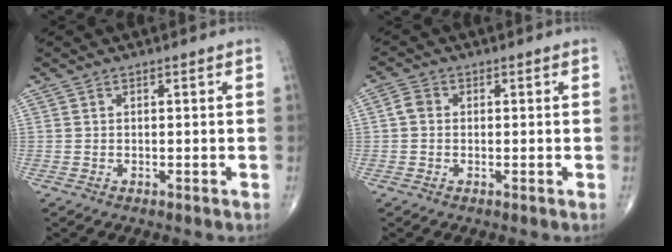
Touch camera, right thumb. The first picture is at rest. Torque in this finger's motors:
{"motor_torque": [-0.32, 0.21, -0.42, -0.03, 0.10]}